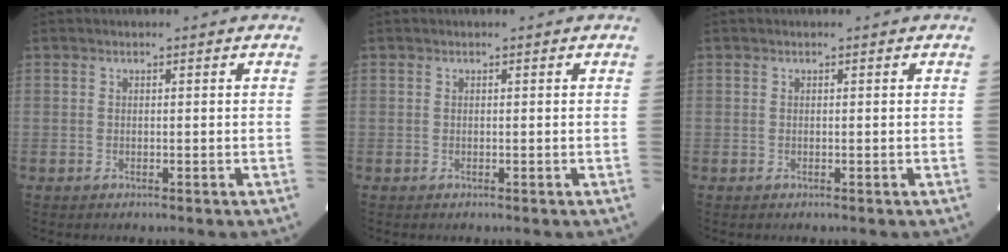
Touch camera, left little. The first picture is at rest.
{"total": 0.0}
{"total": 0.0}